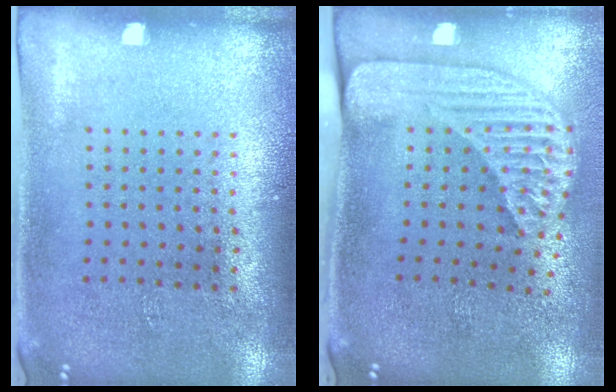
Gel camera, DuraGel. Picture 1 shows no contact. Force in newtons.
{"total": 2.4, "press": 1.7, "slide": 1.6}